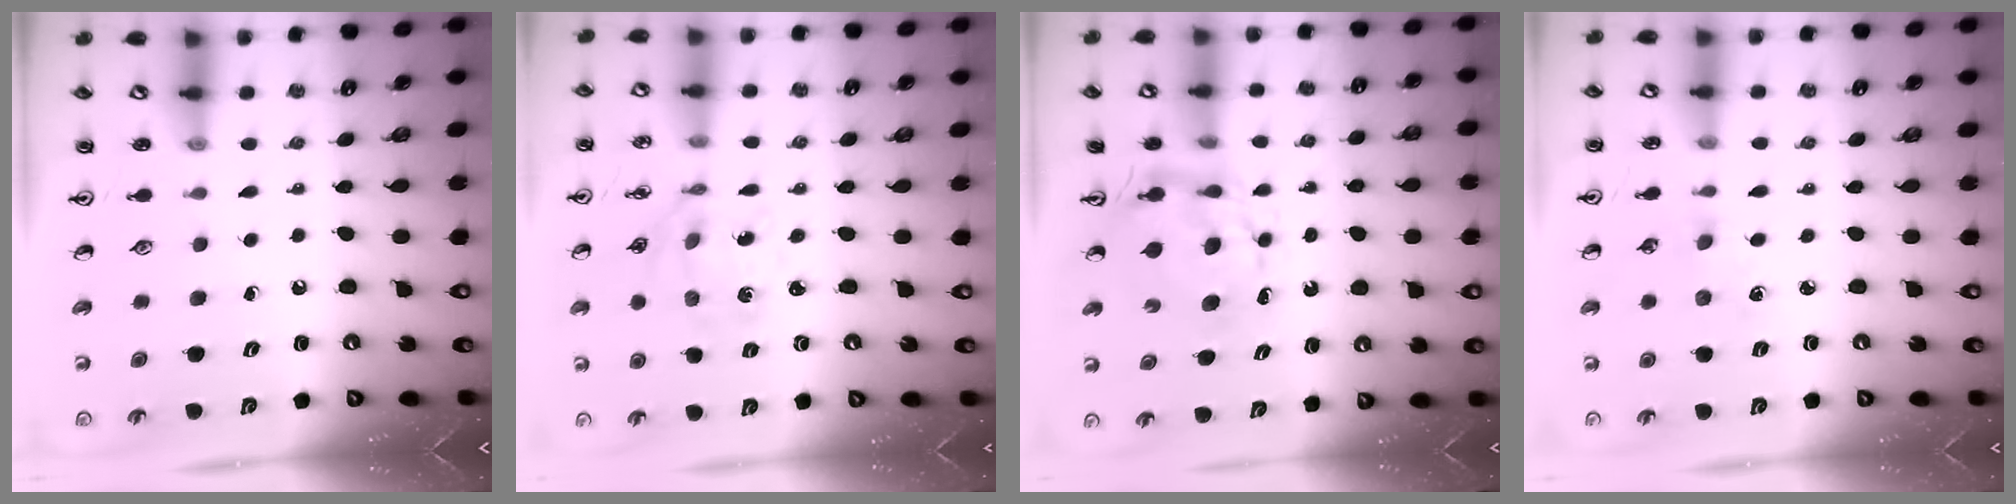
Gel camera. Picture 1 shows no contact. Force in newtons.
{"total": 2.9, "press": 2.7, "slide": 1.0}
{"total": 6.8, "press": 6.8, "slide": 0.6}
{"total": 2.4, "press": 2.4, "slide": 0.4}